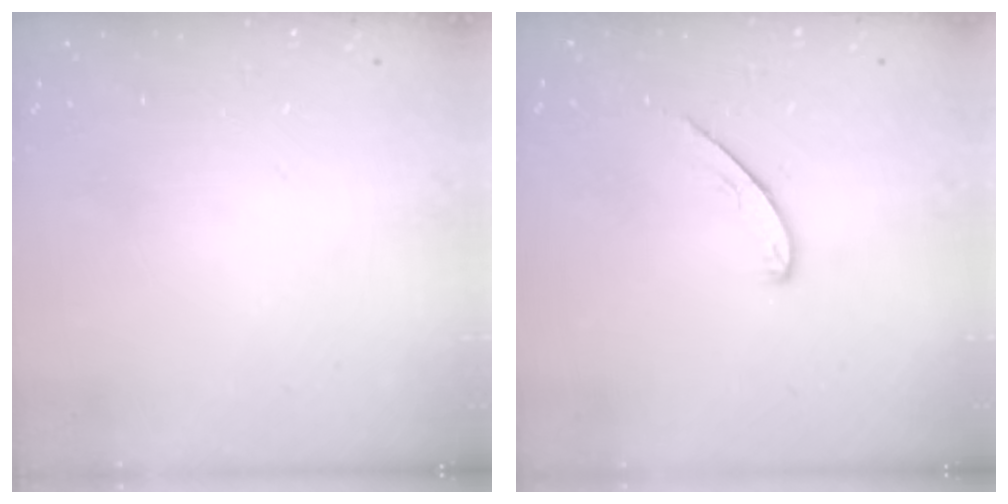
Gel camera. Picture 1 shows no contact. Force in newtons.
{"total": 4.9, "press": 4.9, "slide": 0.5}